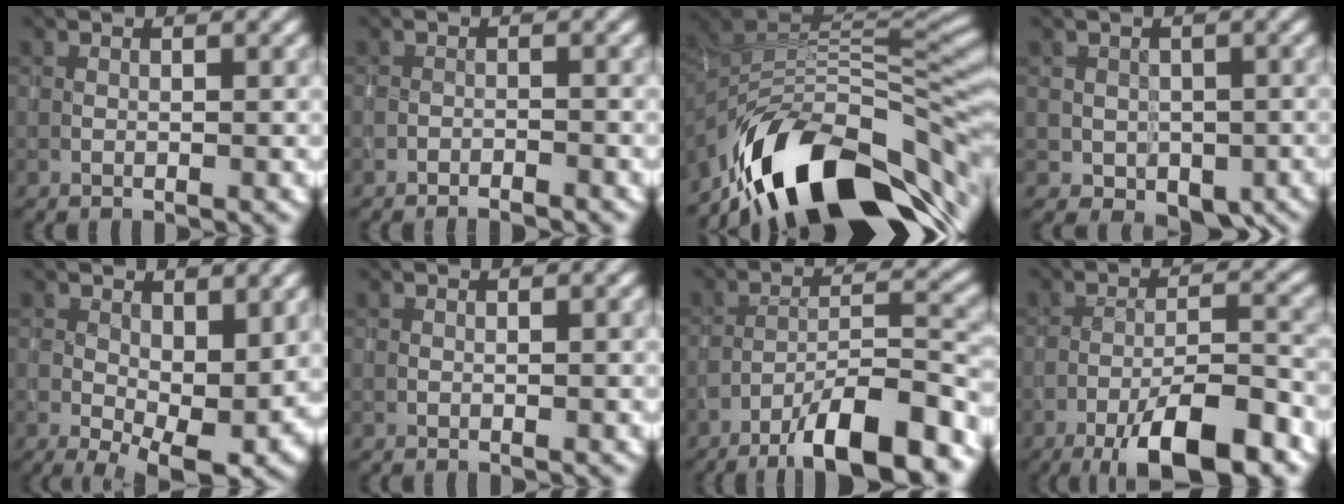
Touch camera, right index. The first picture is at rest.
{"total": 1.5, "force": [-1.5, 0.1, 0.2], "torque": [-0.004, 0.001, -0.024]}
{"total": 13.8, "force": [-7.2, 6.0, 10.1], "torque": [-0.170, 0.013, -0.114]}
{"total": 3.2, "force": [-0.7, 2.8, 1.4], "torque": [-0.015, -0.005, -0.008]}
{"total": 7.7, "force": [-0.9, 4.4, 6.3], "torque": [-0.096, -0.026, 0.000]}
{"total": 0.0}
{"total": 10.0, "force": [-7.1, 2.0, 6.8], "torque": [-0.101, 0.019, -0.118]}
{"total": 8.9, "force": [-5.5, 2.1, 6.7], "torque": [-0.103, 0.006, -0.092]}